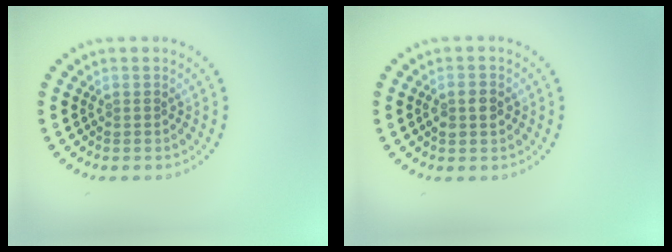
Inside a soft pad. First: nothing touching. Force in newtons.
{"total": 1.4, "press": 1.4, "slide": 0.1}